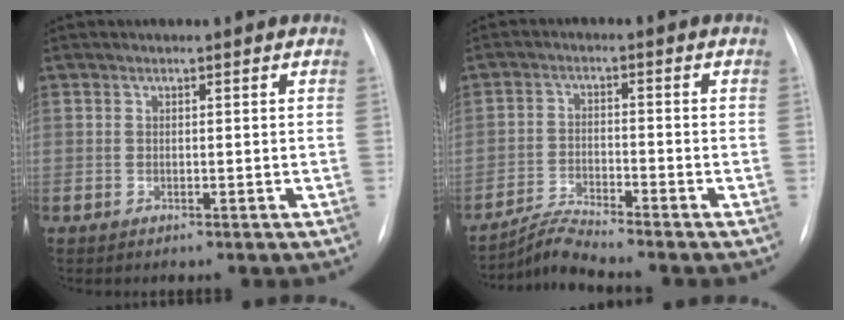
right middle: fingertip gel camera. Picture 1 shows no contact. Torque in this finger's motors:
{"motor_torque": [0.06, -0.86, -0.07, 0.01]}